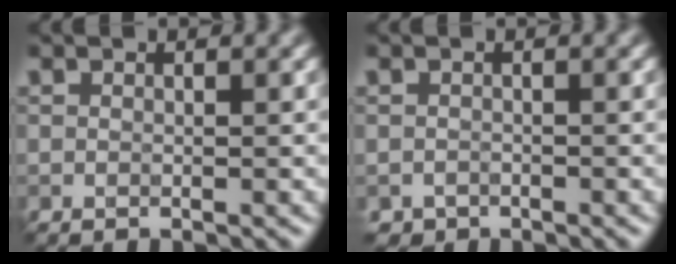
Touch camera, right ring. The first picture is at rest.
{"total": 1.0, "force": [-0.7, 0.5, -0.3], "torque": [0.013, 0.001, -0.015]}